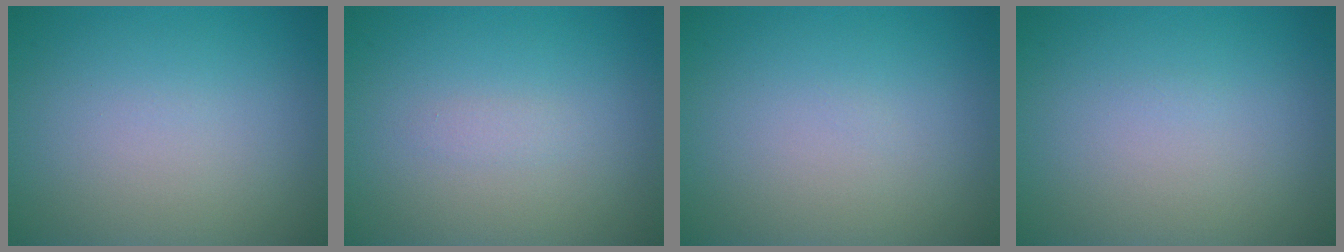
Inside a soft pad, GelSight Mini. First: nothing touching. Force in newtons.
{"total": 0.7, "press": 0.7, "slide": 0.1}
{"total": 0.0}
{"total": 0.0}